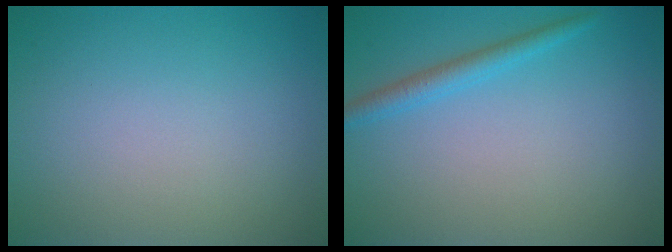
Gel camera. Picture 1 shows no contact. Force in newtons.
{"total": 2.0, "press": 2.0, "slide": 0.1}